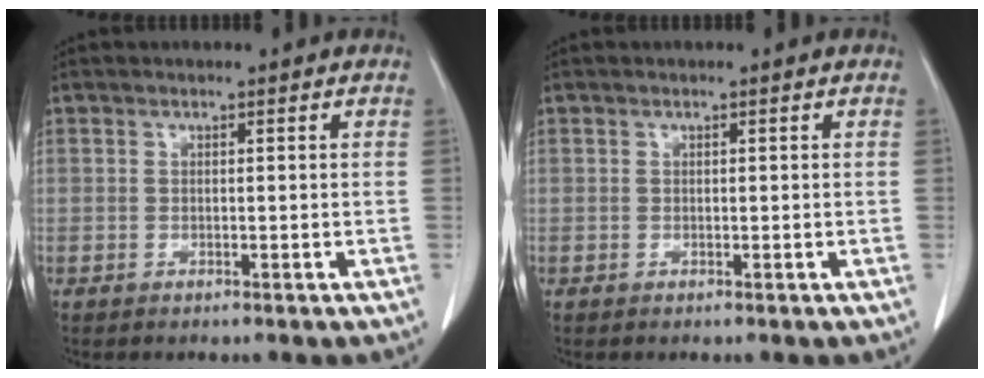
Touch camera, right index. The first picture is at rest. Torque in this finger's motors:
{"motor_torque": [0.01, 0.01, 0.02, 0.01]}